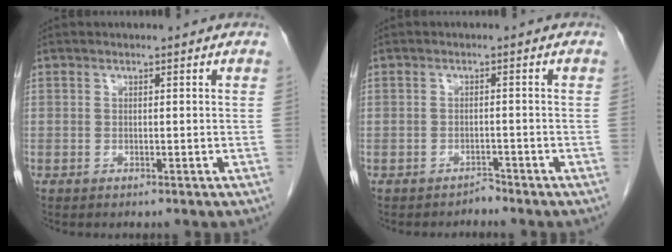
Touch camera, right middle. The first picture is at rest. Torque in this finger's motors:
{"motor_torque": [0.09, 0.04, -0.07, -0.02]}